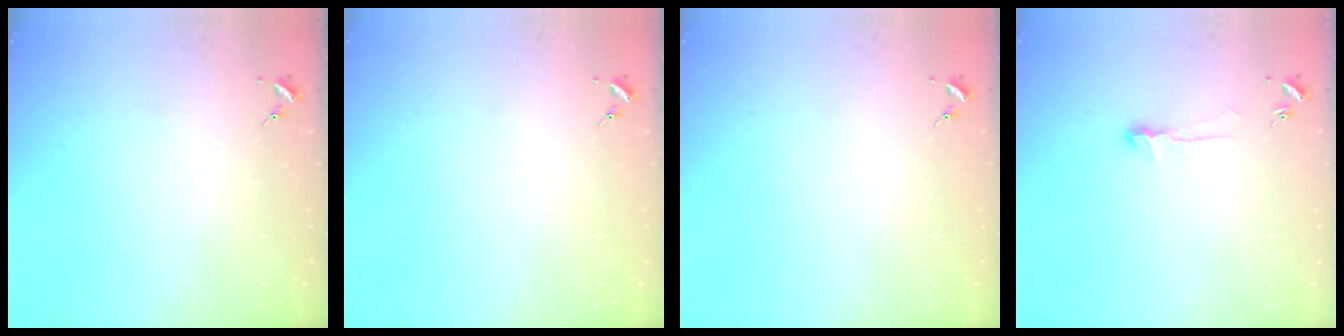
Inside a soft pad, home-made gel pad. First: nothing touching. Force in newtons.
{"total": 0.0}
{"total": 0.0}
{"total": 5.6, "press": 5.6, "slide": 0.6}